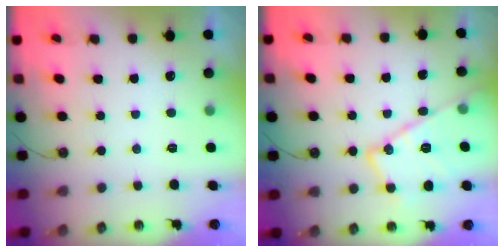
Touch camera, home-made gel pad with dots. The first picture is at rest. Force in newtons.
{"total": 16.9, "press": 16.8, "slide": 1.0}